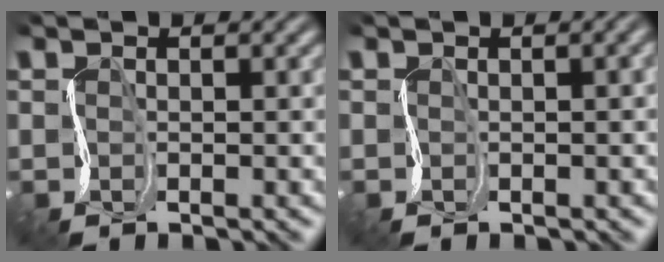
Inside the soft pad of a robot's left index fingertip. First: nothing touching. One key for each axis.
{"total": 3.7, "fx": 0.6, "fy": 2.0, "fz": 3.0, "tx": -0.021, "ty": 0.023, "tz": -0.005}